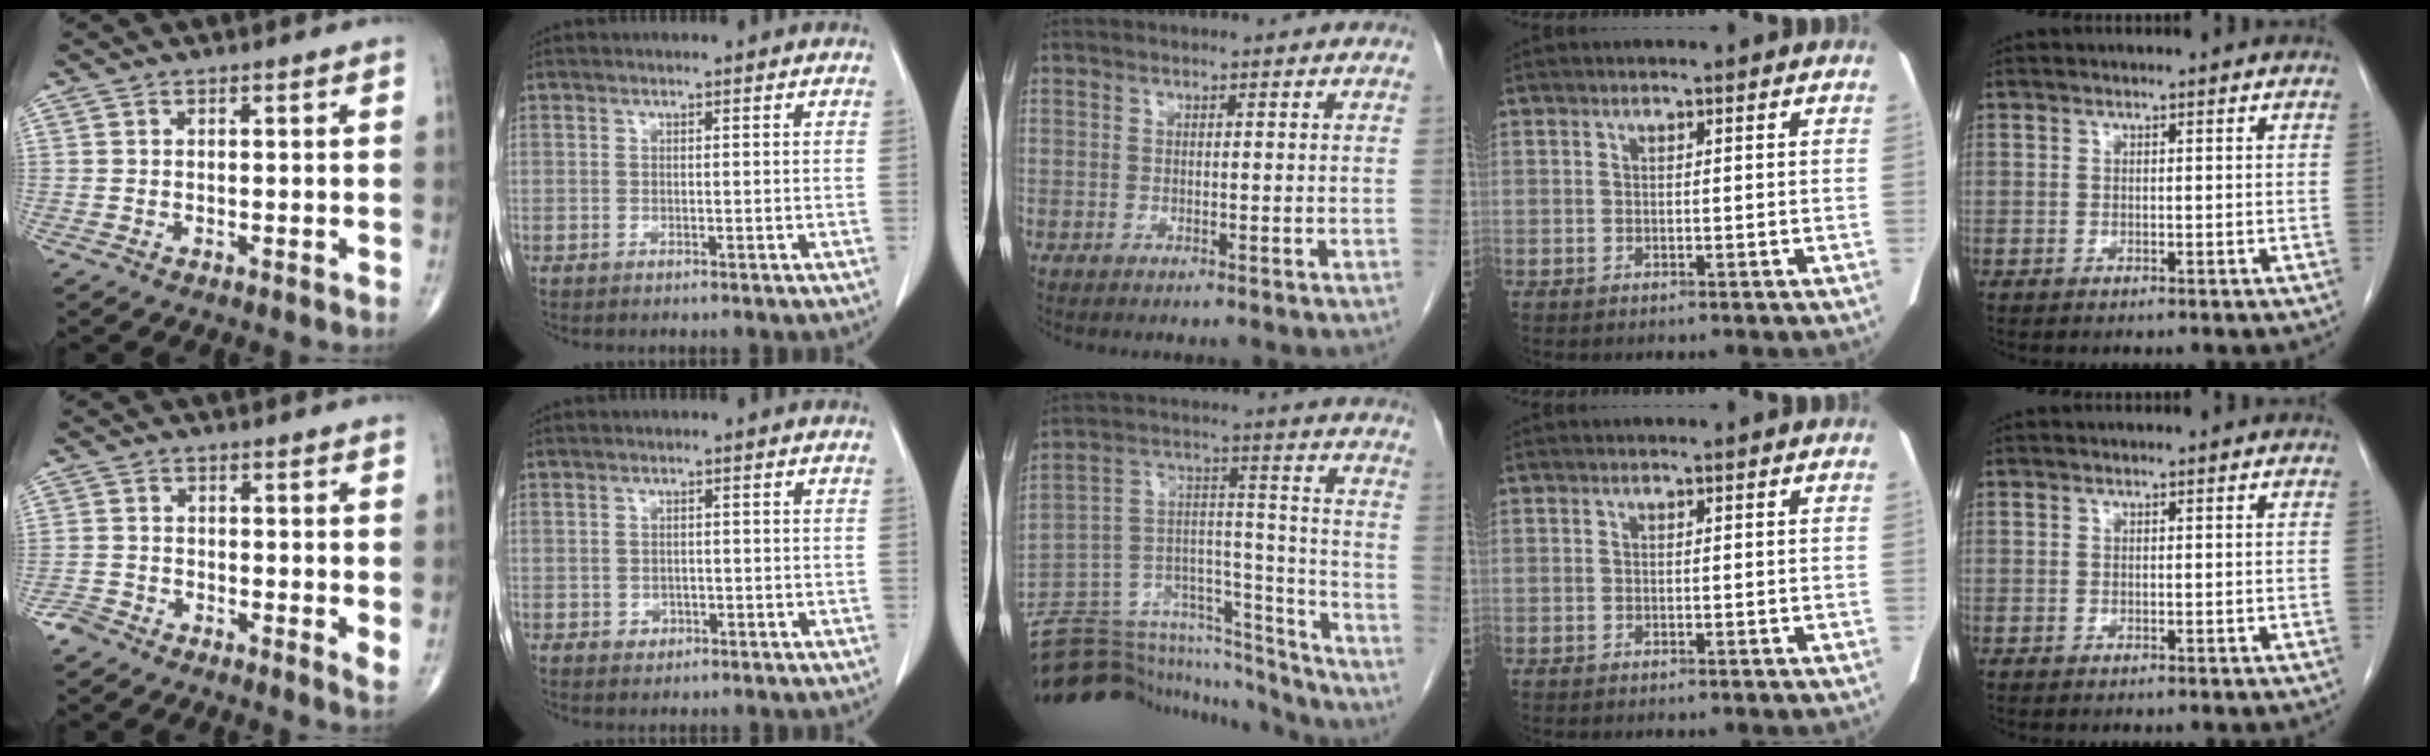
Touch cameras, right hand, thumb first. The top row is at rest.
{"thumb": {"total": 3.2, "force": [-1.5, 1.5, 2.4], "torque": [-0.033, -0.002, -0.041]}, "index": {"total": 2.5, "force": [-0.8, 2.2, 1.0], "torque": [-0.017, 0.005, -0.002]}, "middle": {"total": 23.4, "force": [-21.8, 5.5, 6.1], "torque": [-0.111, 0.056, -0.332]}}